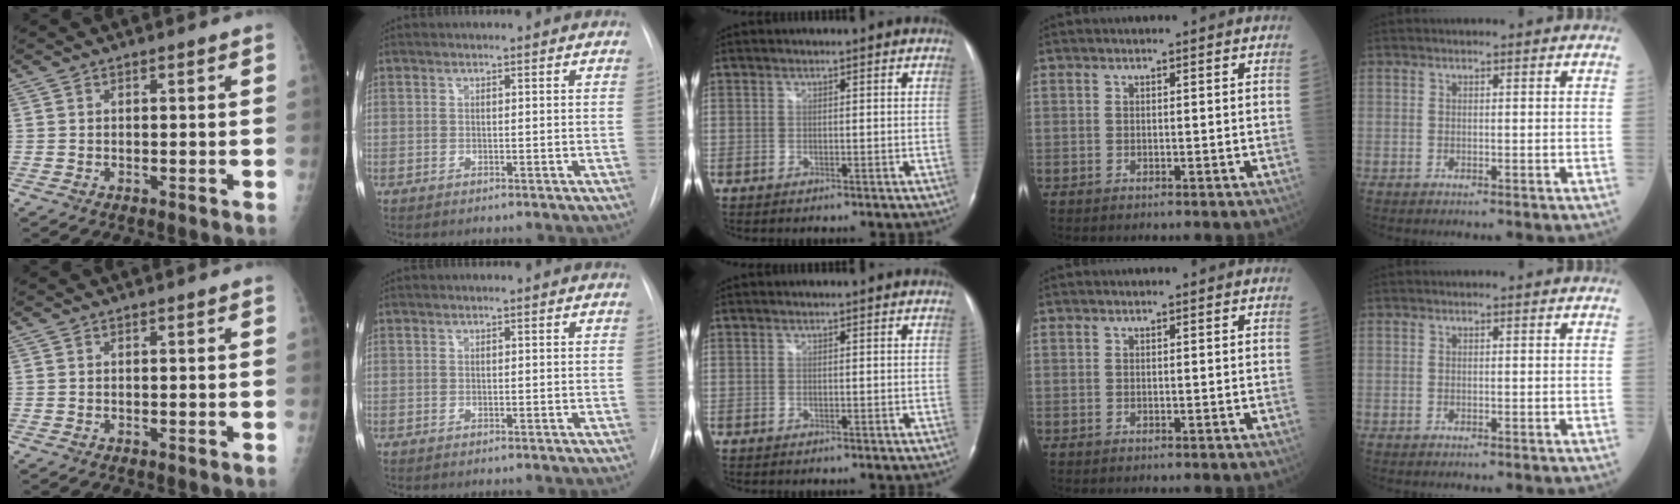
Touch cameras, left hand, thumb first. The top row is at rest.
{}